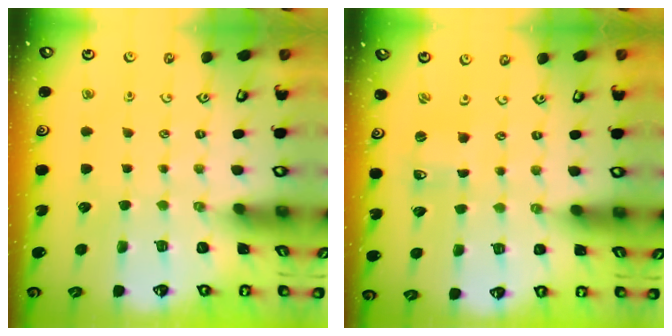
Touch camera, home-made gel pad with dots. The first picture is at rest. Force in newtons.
{"total": 1.2, "press": 1.2, "slide": 0.1}